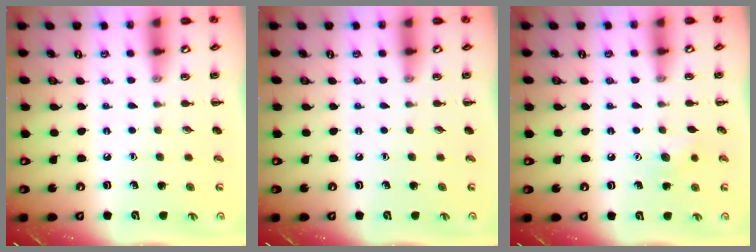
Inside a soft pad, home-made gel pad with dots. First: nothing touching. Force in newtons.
{"total": 0.0}
{"total": 6.5, "press": 6.3, "slide": 1.6}